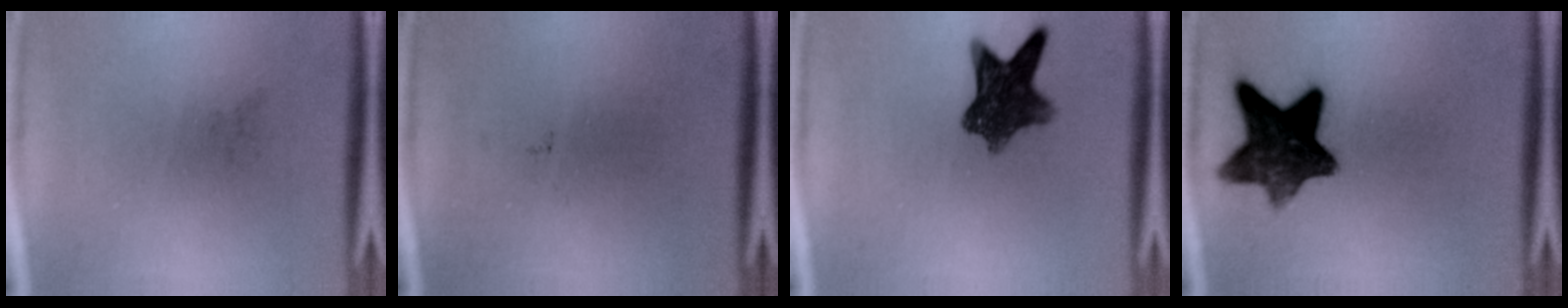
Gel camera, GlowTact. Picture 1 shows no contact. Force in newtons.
{"total": 0.0}
{"total": 8.5}
{"total": 11.8}